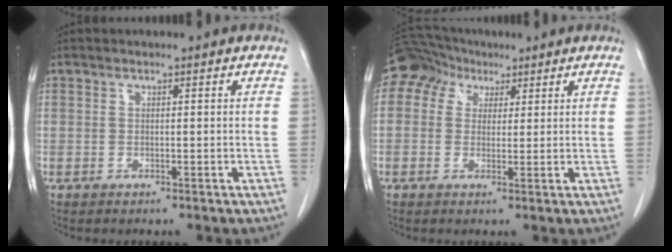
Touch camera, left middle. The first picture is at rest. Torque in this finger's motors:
{"motor_torque": [-0.21, 0.22, -0.17, -0.03]}